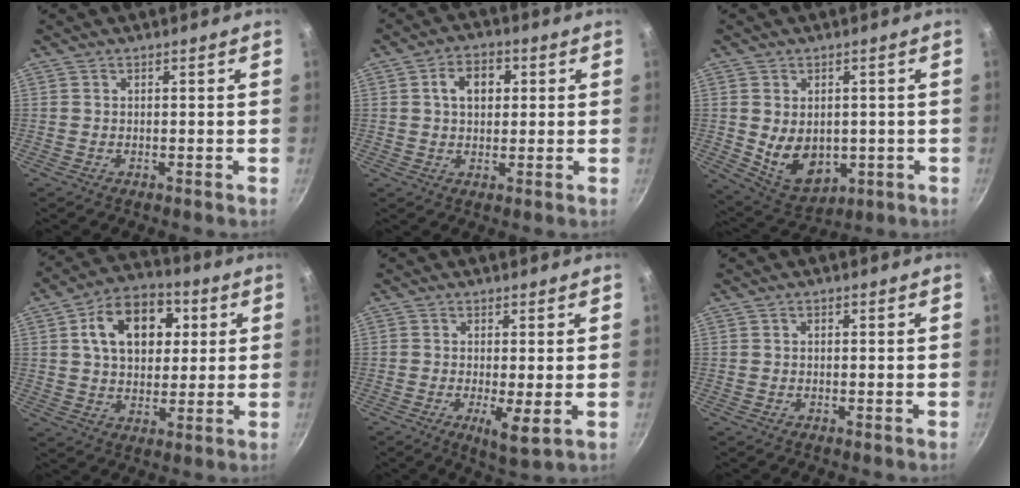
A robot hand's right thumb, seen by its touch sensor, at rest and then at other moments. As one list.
[{"total": 6.8, "force": [1.6, 4.8, 4.6], "torque": [-0.050, 0.009, 0.020]}, {"total": 10.1, "force": [-0.4, 7.4, 6.9], "torque": [-0.094, -0.014, 0.023]}, {"total": 15.4, "force": [4.4, 10.6, 10.3], "torque": [-0.125, 0.009, 0.059]}, {"total": 5.2, "force": [-0.8, 1.0, 5.1], "torque": [-0.090, -0.016, -0.009]}, {"total": 0.7, "force": [0.1, 0.6, 0.4], "torque": [-0.006, 0.006, 0.002]}]